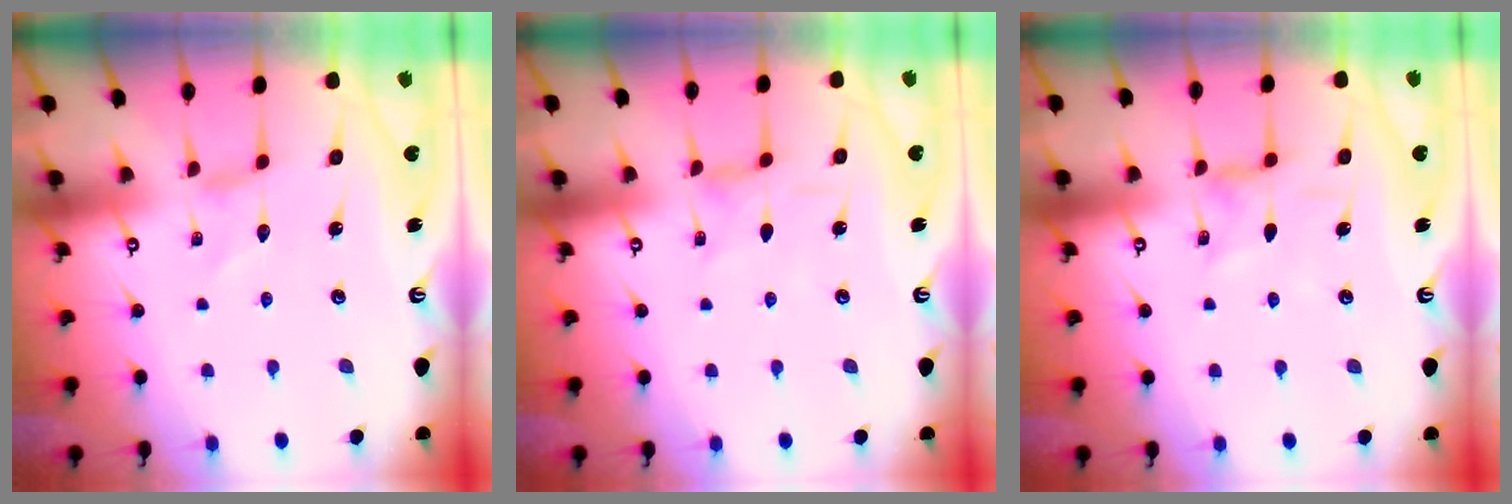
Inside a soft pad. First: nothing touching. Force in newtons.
{"total": 1.1, "press": 1.1, "slide": 0.2}
{"total": 1.3, "press": 1.3, "slide": 0.2}